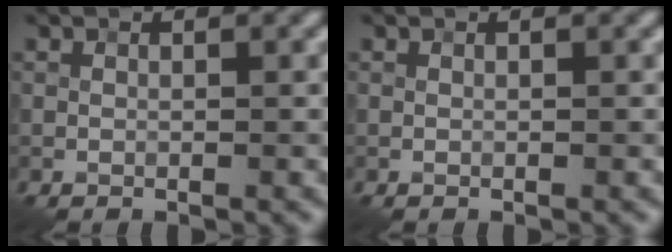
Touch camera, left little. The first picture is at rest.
{"total": 0.0}